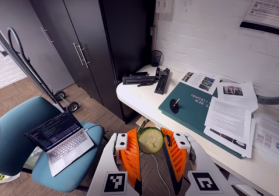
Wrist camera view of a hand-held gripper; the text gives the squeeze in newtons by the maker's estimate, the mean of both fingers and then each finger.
{"total": 11.1, "left": 11.0, "right": 11.2}